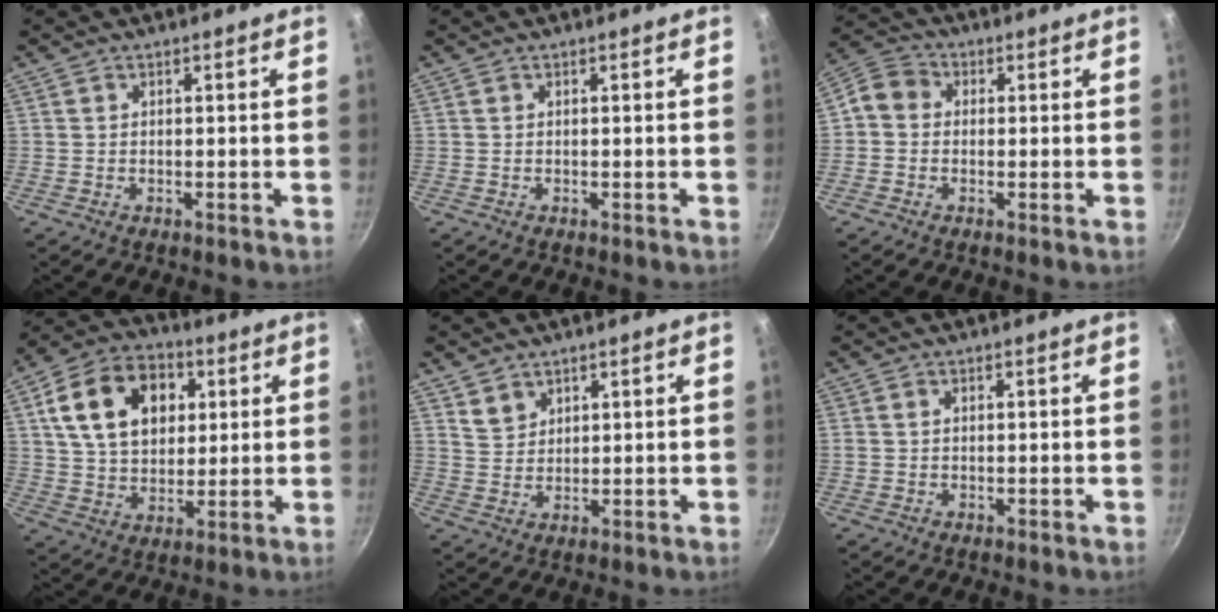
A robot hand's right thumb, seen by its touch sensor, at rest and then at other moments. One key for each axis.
{"total": 0.0}
{"total": 5.5, "fx": -0.2, "fy": 4.8, "fz": 2.7, "tx": -0.040, "ty": 0.016, "tz": -0.026}
{"total": 18.4, "fx": 5.2, "fy": 13.1, "fz": 11.9, "tx": -0.181, "ty": 0.008, "tz": 0.083}
{"total": 3.8, "fx": 2.5, "fy": 2.7, "fz": 1.0, "tx": -0.003, "ty": -0.006, "tz": 0.051}
{"total": 0.9, "fx": 0.2, "fy": 0.8, "fz": 0.4, "tx": -0.006, "ty": 0.004, "tz": 0.005}